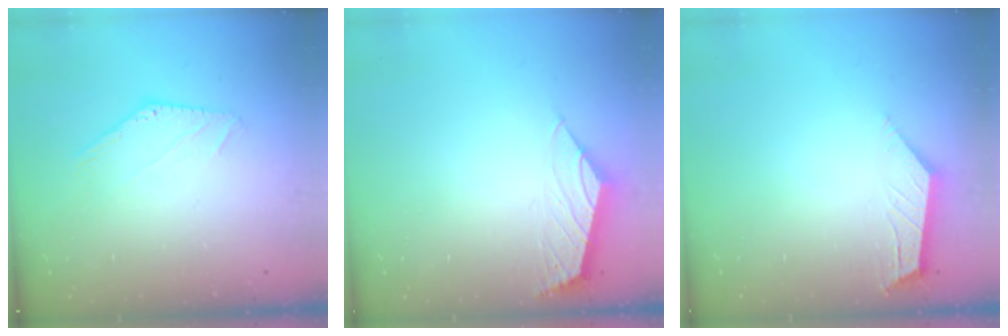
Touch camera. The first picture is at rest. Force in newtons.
{"total": 2.3, "press": 2.2, "slide": 0.6}
{"total": 3.6, "press": 3.6, "slide": 0.4}